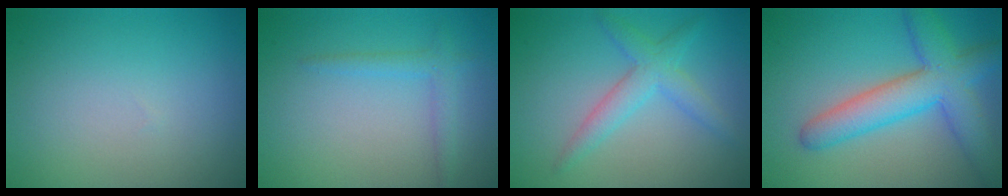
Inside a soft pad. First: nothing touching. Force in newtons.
{"total": 1.7, "press": 1.7, "slide": 0.1}
{"total": 3.1, "press": 3.1, "slide": 0.0}
{"total": 6.8, "press": 6.8, "slide": 0.1}